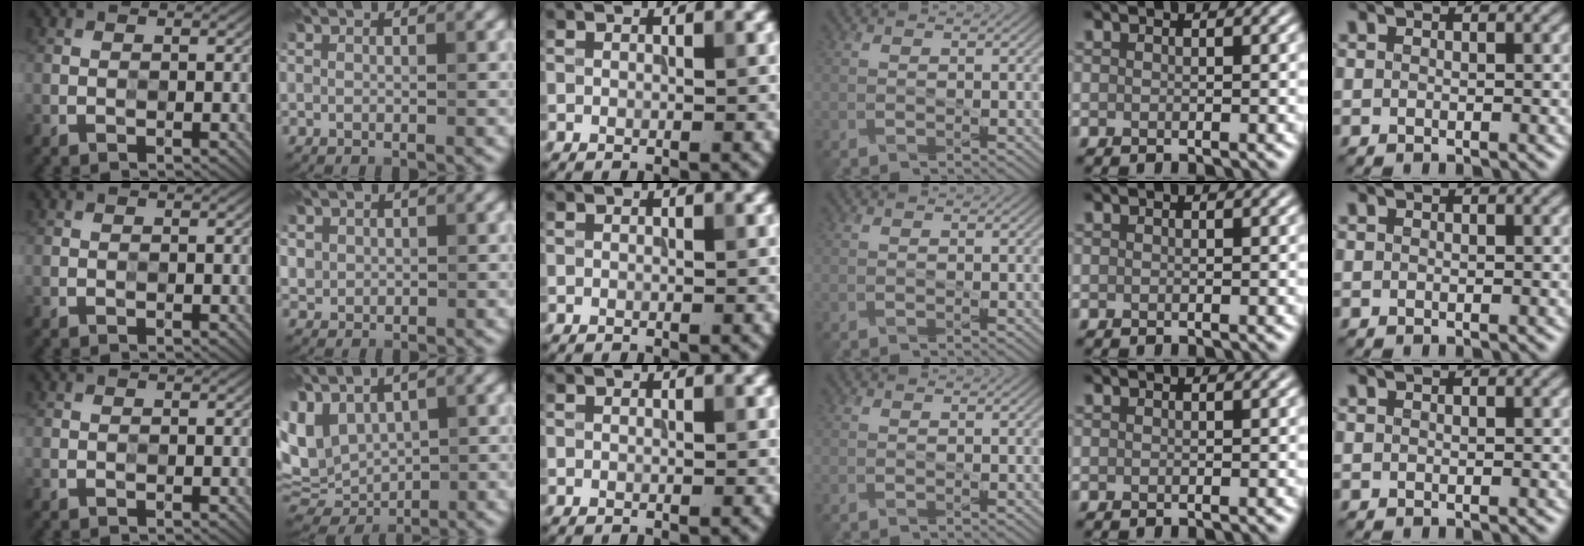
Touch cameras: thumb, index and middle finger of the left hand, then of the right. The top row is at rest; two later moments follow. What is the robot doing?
{"motion": "press", "object": "sticky note"}